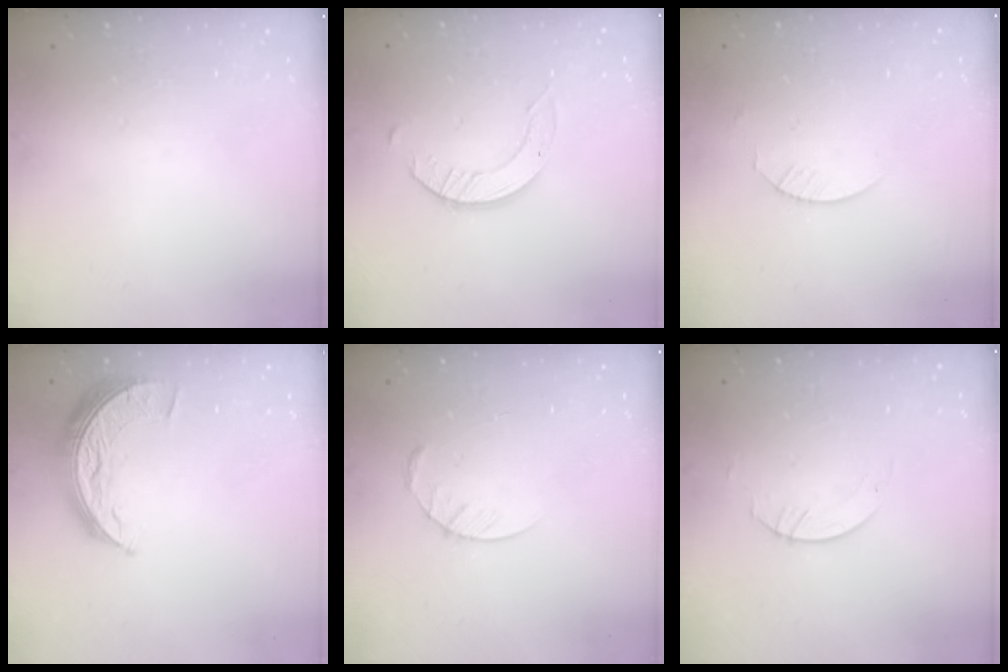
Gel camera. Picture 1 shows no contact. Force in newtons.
{"total": 3.5, "press": 3.5, "slide": 0.3}
{"total": 1.8, "press": 1.8, "slide": 0.2}
{"total": 9.5, "press": 9.5, "slide": 0.5}
{"total": 4.5, "press": 4.5, "slide": 0.5}
{"total": 1.1, "press": 1.1, "slide": 0.1}